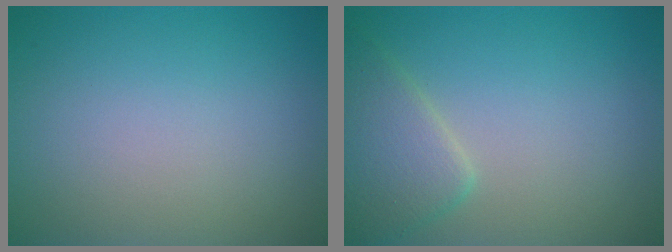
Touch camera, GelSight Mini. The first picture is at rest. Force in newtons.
{"total": 3.6, "press": 3.6, "slide": 0.1}